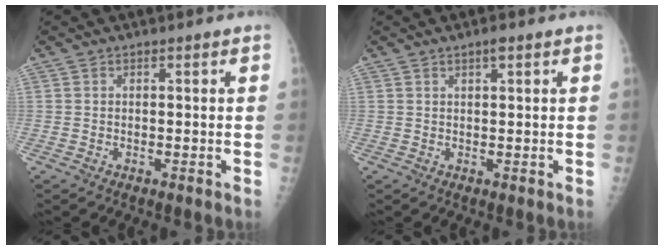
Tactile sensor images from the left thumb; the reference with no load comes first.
{"total": 1.4, "force": [0.9, 0.5, 1.0], "torque": [-0.013, -0.001, 0.011]}